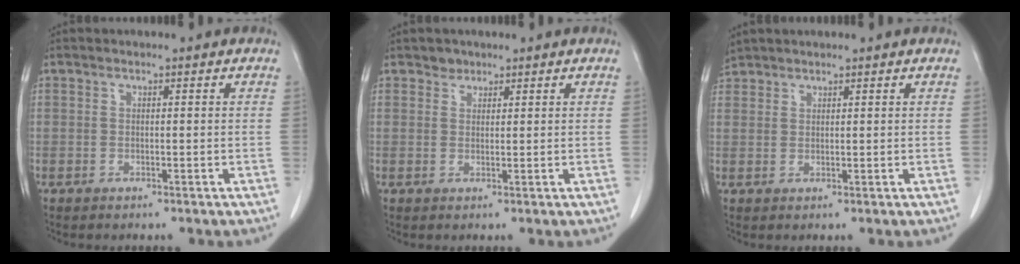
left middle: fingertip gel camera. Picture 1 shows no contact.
{"total": 1.4, "force": [1.1, 0.9, 0.0], "torque": [0.006, -0.002, 0.014]}
{"total": 2.4, "force": [2.3, 0.6, 0.0], "torque": [-0.005, 0.018, 0.047]}